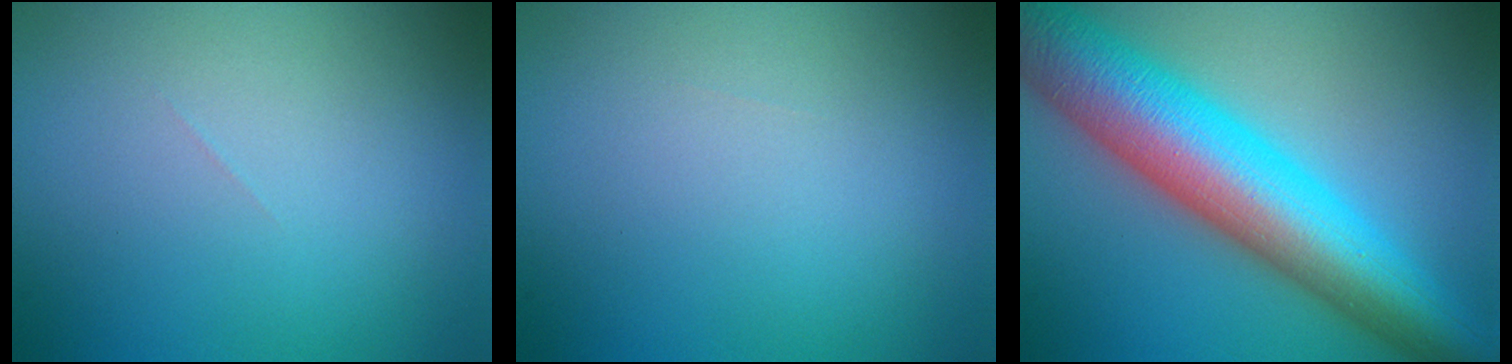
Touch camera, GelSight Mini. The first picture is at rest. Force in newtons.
{"total": 0.0}
{"total": 12.8, "press": 12.8, "slide": 0.2}